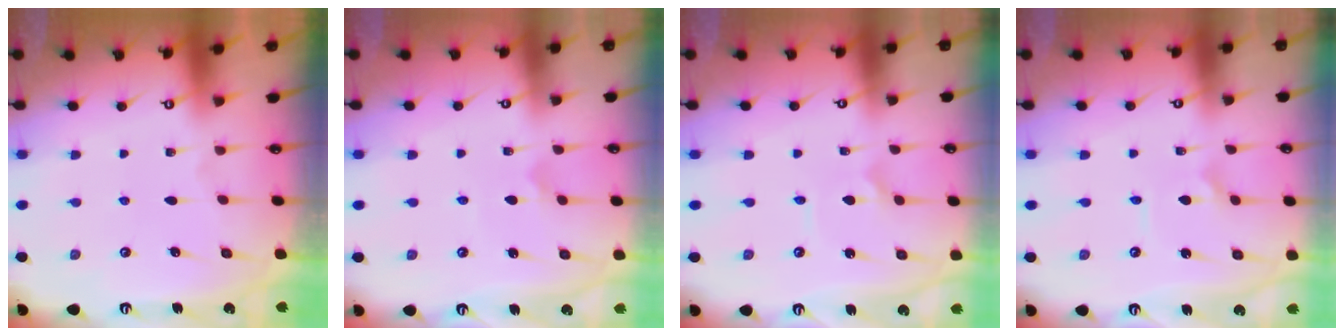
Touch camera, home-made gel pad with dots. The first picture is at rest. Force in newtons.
{"total": 3.9, "press": 3.8, "slide": 0.4}
{"total": 1.6, "press": 1.5, "slide": 0.2}
{"total": 1.7, "press": 1.7, "slide": 0.3}